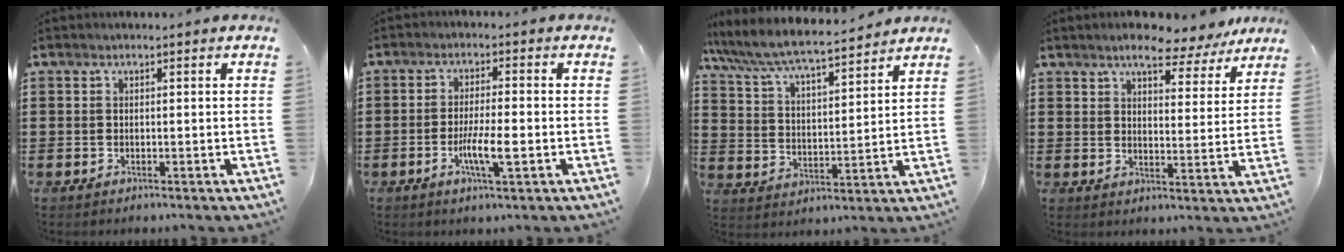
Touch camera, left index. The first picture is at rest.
{"total": 5.6, "force": [-1.8, 0.9, 5.2], "torque": [-0.099, -0.005, -0.034]}
{"total": 6.4, "force": [5.9, 0.4, 2.4], "torque": [-0.072, -0.037, 0.096]}
{"total": 6.6, "force": [5.8, 1.6, 2.8], "torque": [-0.057, -0.022, 0.100]}